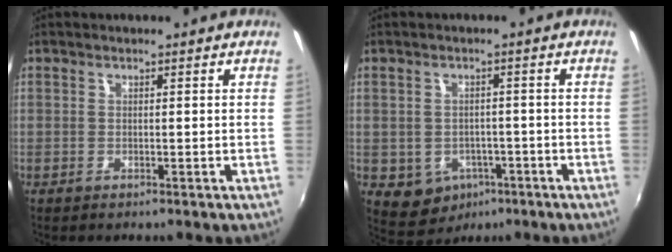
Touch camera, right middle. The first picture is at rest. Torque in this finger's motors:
{"motor_torque": [0.62, -0.51, 0.01, 0.03]}